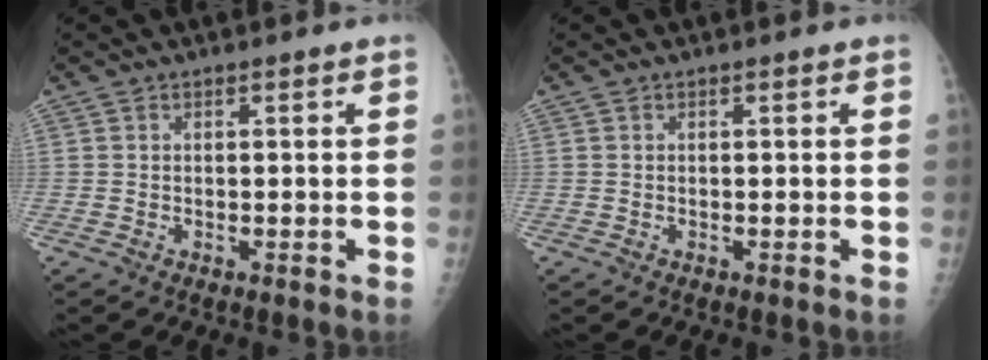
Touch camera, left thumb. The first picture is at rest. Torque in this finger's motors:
{"motor_torque": [0.00, 0.00, -0.02, -0.02, 0.00]}